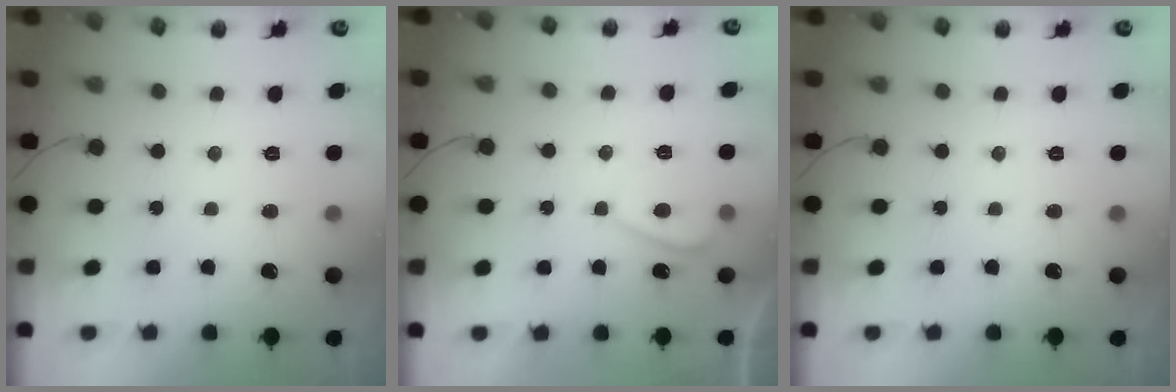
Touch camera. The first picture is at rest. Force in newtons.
{"total": 2.5, "press": 2.3, "slide": 0.8}
{"total": 0.0}